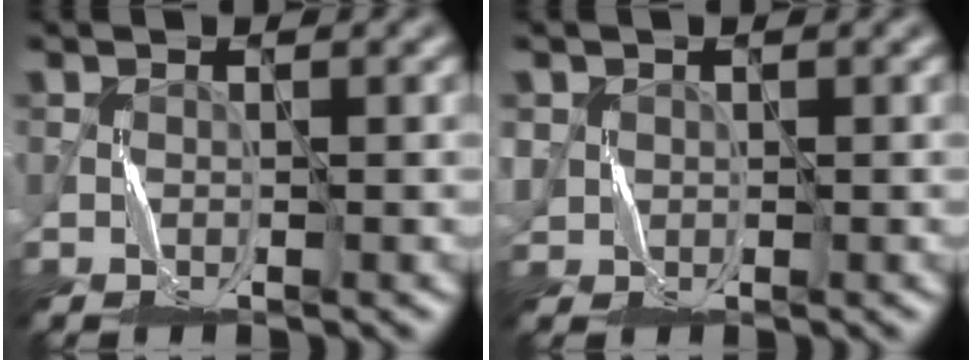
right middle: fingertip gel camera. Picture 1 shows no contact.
{"total": 1.6, "force": [0.4, 1.6, 0.1], "torque": [-0.012, 0.000, 0.010]}